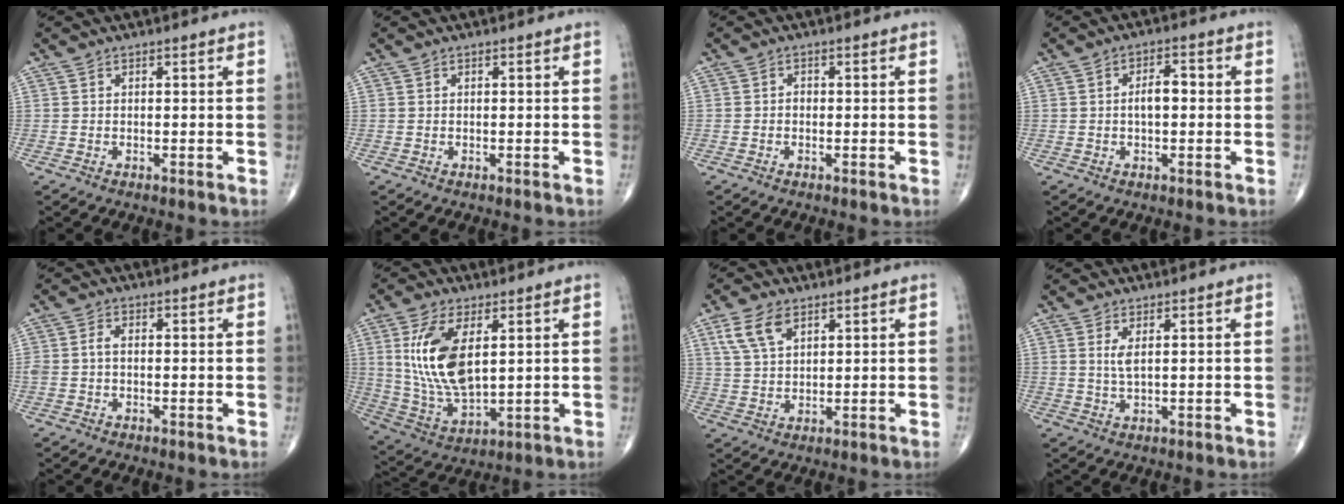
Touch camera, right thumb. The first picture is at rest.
{"total": 0.0}
{"total": 0.8, "force": [-0.2, 0.7, 0.5], "torque": [-0.003, 0.002, -0.007]}
{"total": 4.2, "force": [0.0, 2.1, 3.6], "torque": [-0.059, 0.011, -0.004]}
{"total": 2.6, "force": [-0.1, 1.7, 2.0], "torque": [-0.050, 0.007, -0.004]}
{"total": 14.4, "force": [3.6, 7.0, 12.0], "torque": [-0.240, -0.021, 0.081]}
{"total": 6.9, "force": [3.5, 3.7, 4.6], "torque": [-0.086, -0.007, 0.073]}
{"total": 2.6, "force": [0.8, 0.7, 2.3], "torque": [-0.053, -0.007, 0.023]}